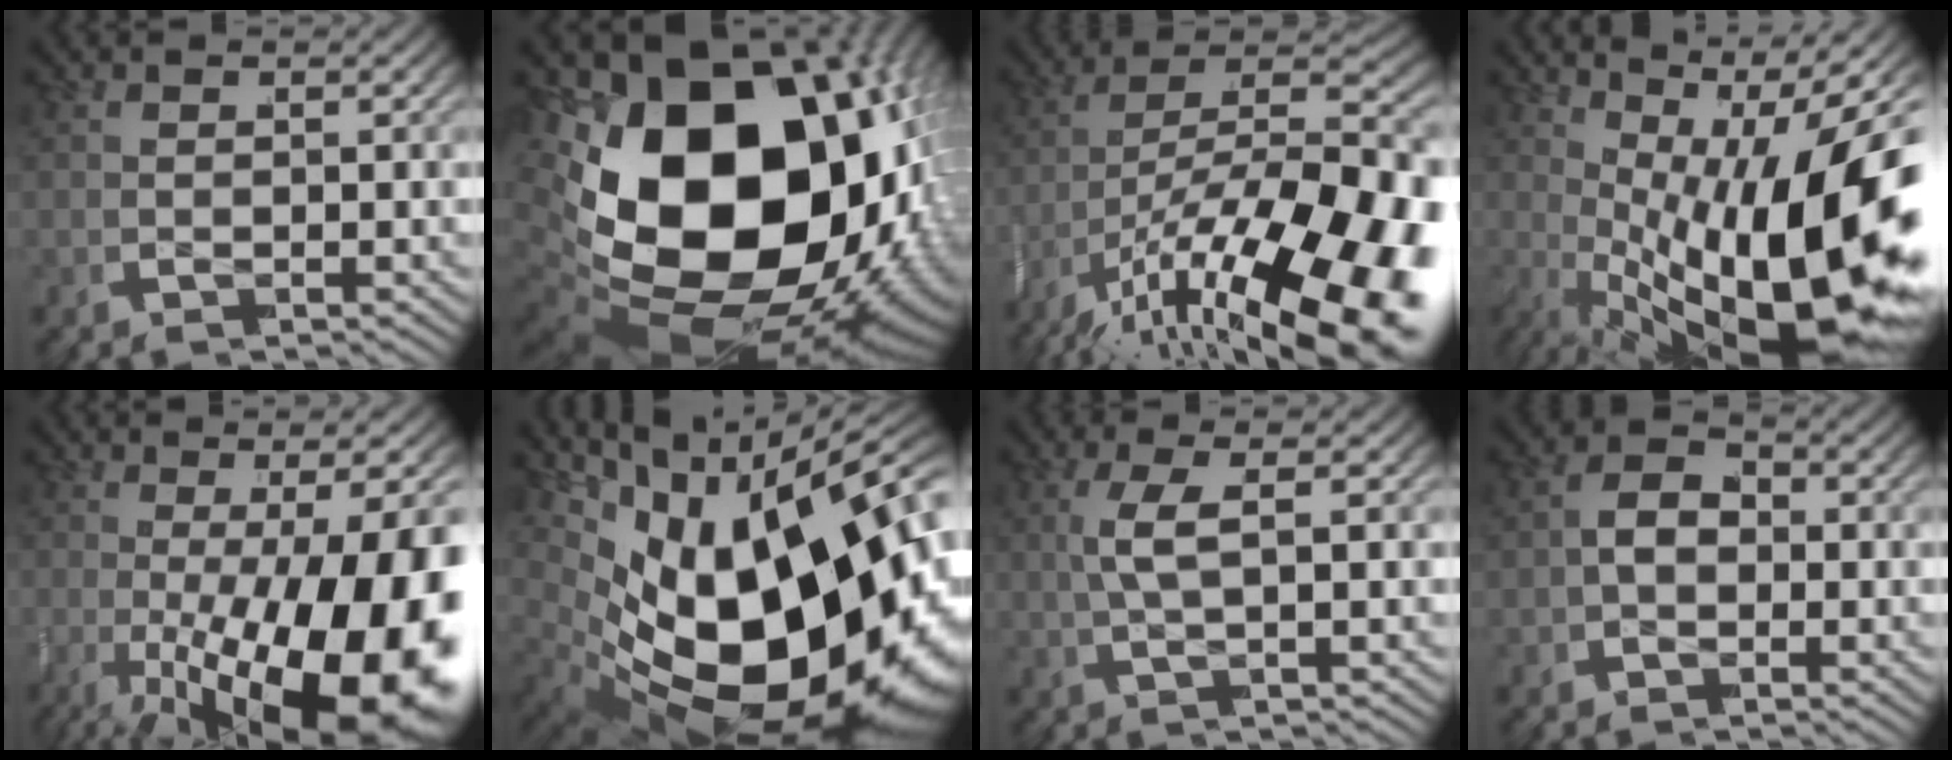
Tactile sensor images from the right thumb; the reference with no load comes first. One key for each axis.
{"total": 34.1, "fx": -2.2, "fy": 23.1, "fz": 25.1, "tx": -0.436, "ty": -0.065, "tz": -0.013}
{"total": 18.0, "fx": -4.0, "fy": 10.6, "fz": 14.0, "tx": -0.256, "ty": -0.072, "tz": -0.027}
{"total": 18.3, "fx": -1.9, "fy": 10.0, "fz": 15.3, "tx": -0.264, "ty": -0.049, "tz": 0.000}
{"total": 18.9, "fx": -4.9, "fy": 10.2, "fz": 15.1, "tx": -0.250, "ty": -0.038, "tz": -0.050}
{"total": 28.1, "fx": -3.5, "fy": 17.8, "fz": 21.4, "tx": -0.357, "ty": -0.070, "tz": -0.016}
{"total": 3.2, "fx": 0.2, "fy": 0.9, "fz": 3.1, "tx": -0.074, "ty": 0.004, "tz": 0.006}
{"total": 4.2, "fx": -0.6, "fy": 2.9, "fz": 3.0, "tx": -0.046, "ty": -0.003, "tz": -0.017}